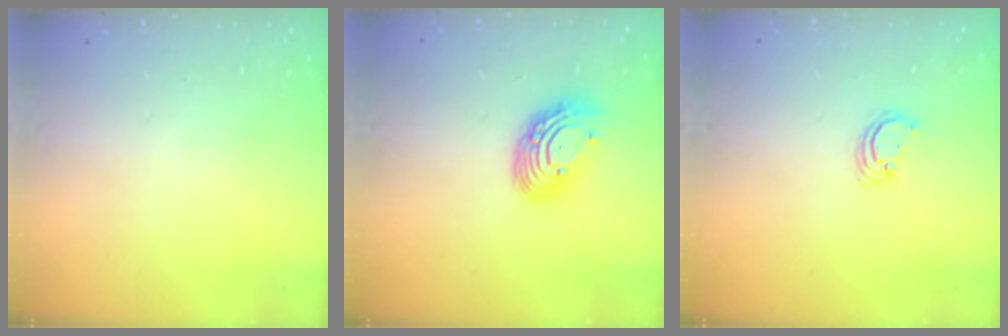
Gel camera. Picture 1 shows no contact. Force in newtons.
{"total": 10.8, "press": 10.8, "slide": 1.0}
{"total": 2.7, "press": 2.7, "slide": 0.2}